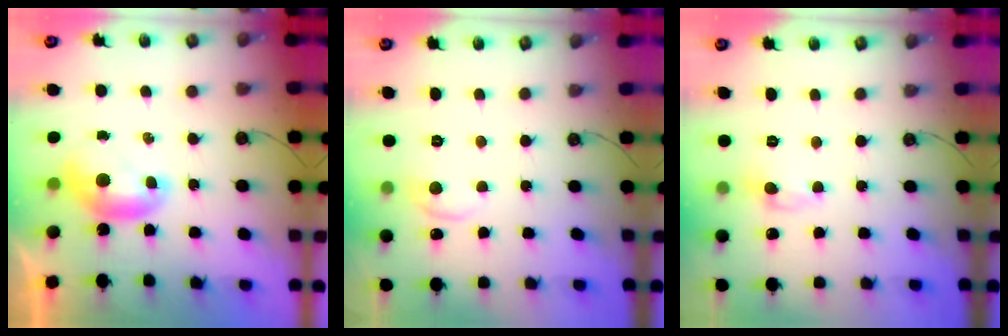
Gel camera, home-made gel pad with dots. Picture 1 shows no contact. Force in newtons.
{"total": 1.1, "press": 1.0, "slide": 0.6}
{"total": 0.0}